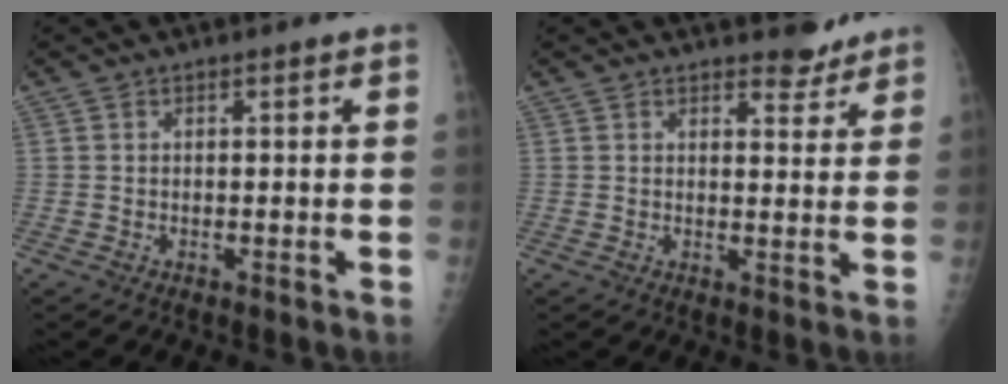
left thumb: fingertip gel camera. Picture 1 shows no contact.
{"total": 3.7, "force": [3.4, 1.4, 0.8], "torque": [0.006, -0.028, 0.043]}